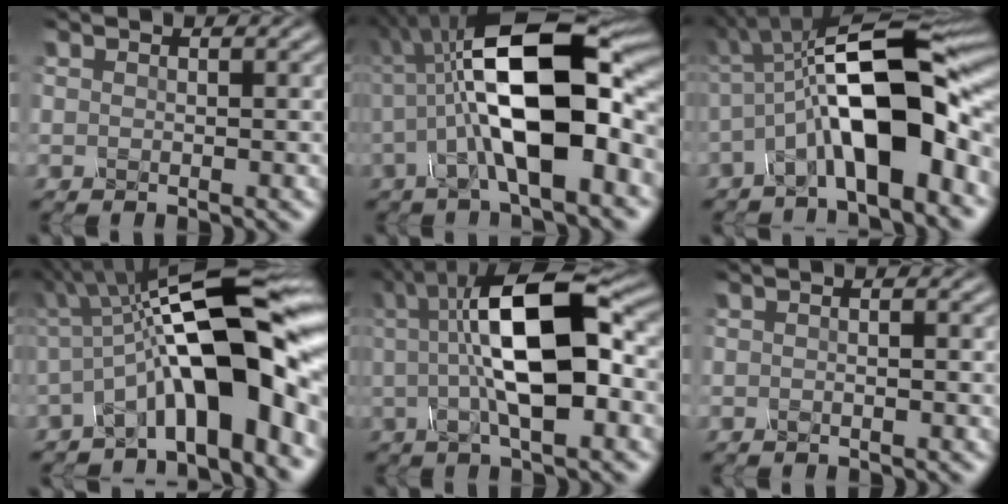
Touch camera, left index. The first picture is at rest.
{"total": 13.3, "force": [-0.6, 4.9, 12.4], "torque": [-0.202, 0.017, -0.020]}
{"total": 12.3, "force": [-2.5, 3.8, 11.5], "torque": [-0.185, 0.017, -0.052]}
{"total": 12.5, "force": [-1.4, 3.4, 11.9], "torque": [-0.182, 0.027, -0.035]}
{"total": 11.4, "force": [1.3, 3.5, 10.8], "torque": [-0.171, 0.022, 0.013]}
{"total": 0.9, "force": [-0.1, 0.1, 0.9], "torque": [-0.011, -0.005, -0.006]}